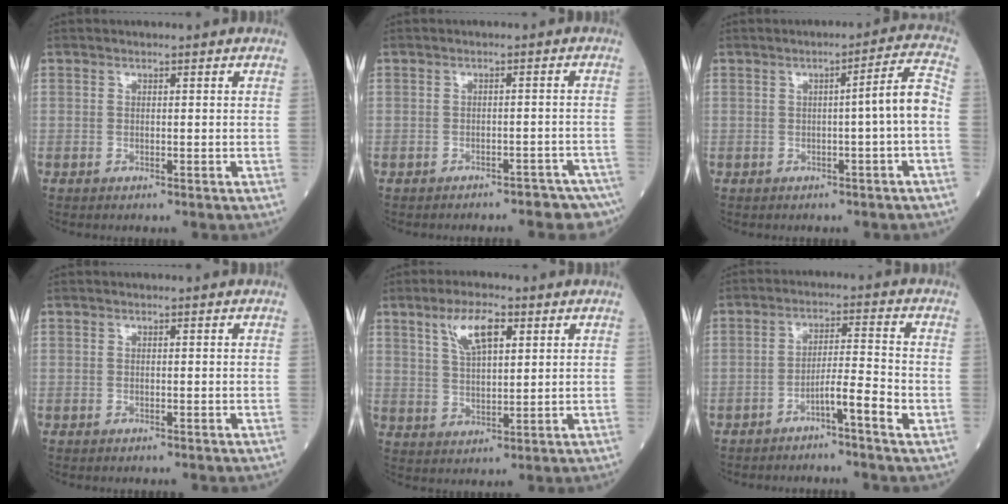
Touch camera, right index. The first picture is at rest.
{"total": 10.2, "force": [-9.2, 2.9, 3.3], "torque": [-0.033, 0.007, -0.090]}
{"total": 4.9, "force": [-0.8, -0.8, 4.7], "torque": [-0.067, 0.011, -0.010]}
{"total": 0.0}
{"total": 7.2, "force": [3.7, 2.2, 5.8], "torque": [-0.114, 0.008, 0.072]}
{"total": 4.6, "force": [-2.7, -0.6, 3.7], "torque": [-0.057, 0.008, -0.049]}